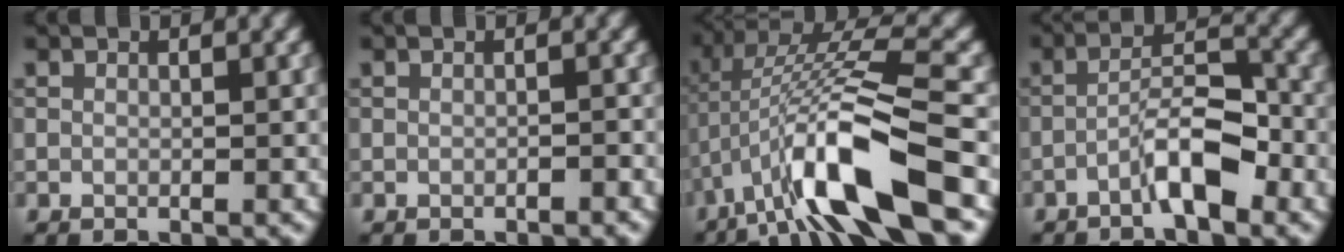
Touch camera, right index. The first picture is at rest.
{"total": 0.6, "force": [-0.5, 0.1, 0.3], "torque": [-0.003, 0.003, -0.007]}
{"total": 10.8, "force": [-4.1, 2.4, 9.7], "torque": [-0.191, 0.014, -0.078]}
{"total": 4.6, "force": [-2.5, 1.0, 3.7], "torque": [-0.063, 0.017, -0.050]}